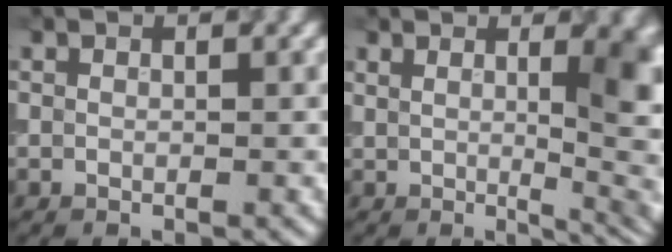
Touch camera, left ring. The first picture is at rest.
{"total": 8.6, "force": [1.2, 3.2, 7.9], "torque": [-0.069, 0.007, 0.018]}